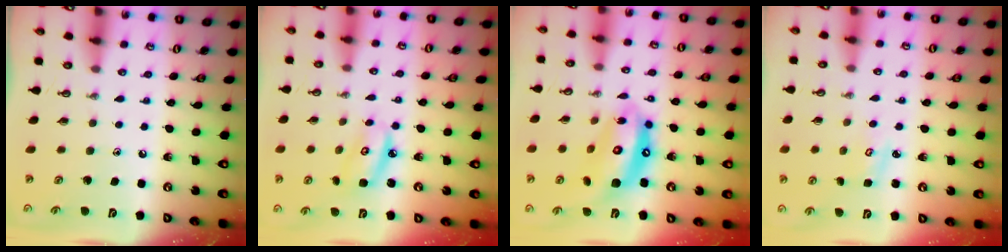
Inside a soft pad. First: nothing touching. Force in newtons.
{"total": 6.0, "press": 6.0, "slide": 0.2}
{"total": 14.7, "press": 14.6, "slide": 1.7}
{"total": 2.8, "press": 2.8, "slide": 0.2}